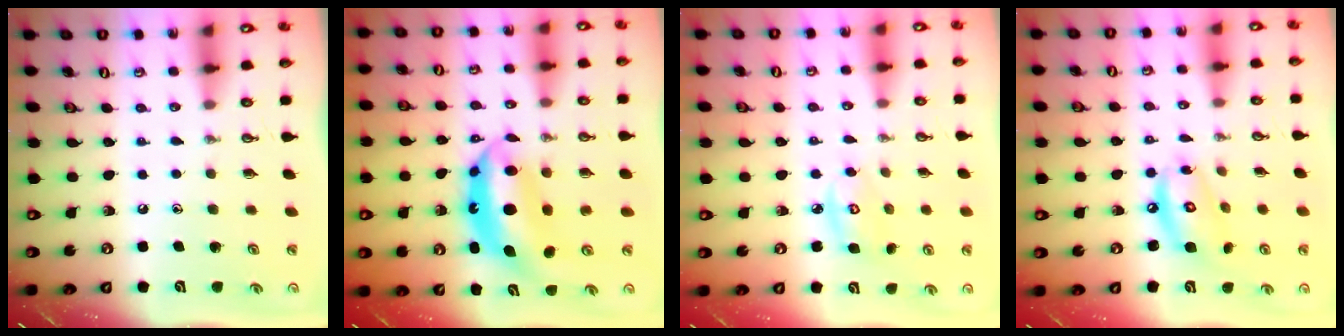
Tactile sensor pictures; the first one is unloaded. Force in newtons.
{"total": 9.4, "press": 9.3, "slide": 0.9}
{"total": 5.3, "press": 5.3, "slide": 0.3}
{"total": 10.6, "press": 10.6, "slide": 0.8}